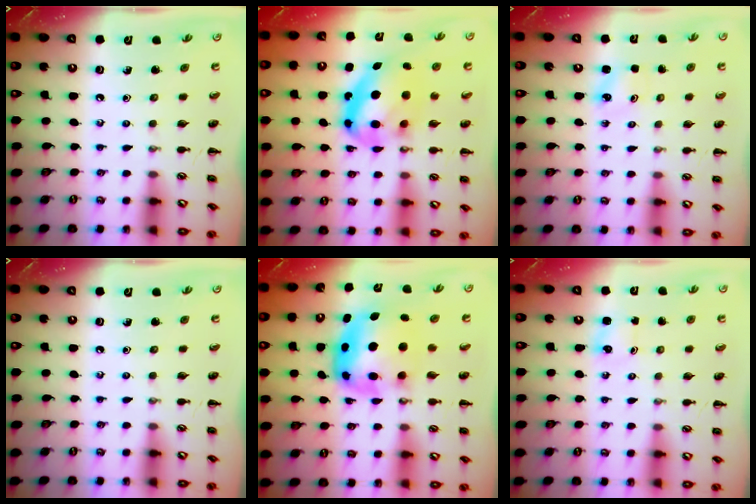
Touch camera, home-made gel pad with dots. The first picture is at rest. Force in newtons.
{"total": 13.6, "press": 13.2, "slide": 2.9}
{"total": 1.8, "press": 1.7, "slide": 0.5}
{"total": 0.0}
{"total": 7.7, "press": 7.4, "slide": 2.2}
{"total": 1.1, "press": 1.0, "slide": 0.1}